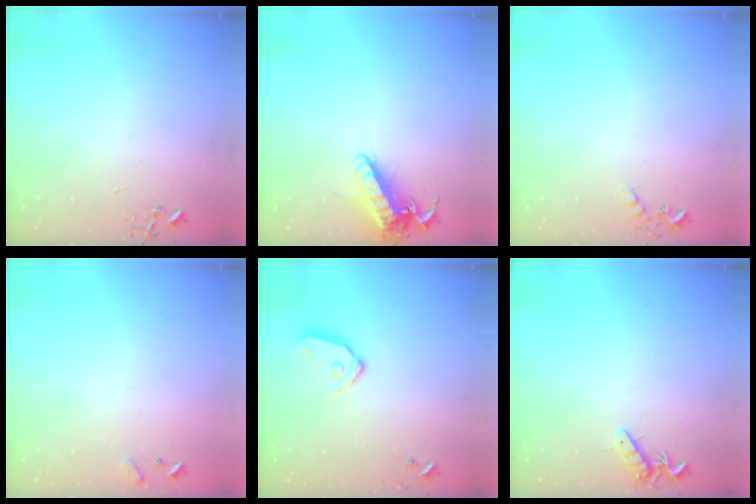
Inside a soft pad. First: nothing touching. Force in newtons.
{"total": 15.2, "press": 15.0, "slide": 2.4}
{"total": 4.8, "press": 4.7, "slide": 0.8}
{"total": 6.4, "press": 6.4, "slide": 0.5}
{"total": 10.1, "press": 10.1, "slide": 1.2}
{"total": 7.6, "press": 7.5, "slide": 0.8}